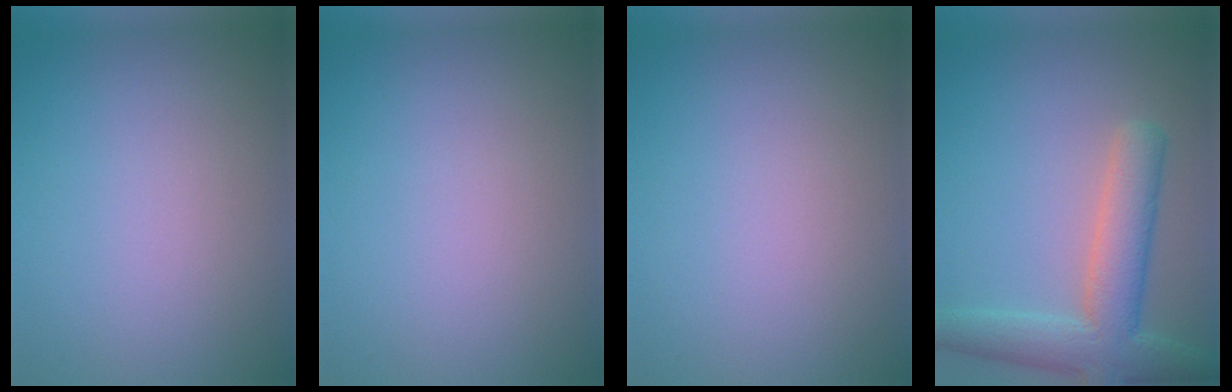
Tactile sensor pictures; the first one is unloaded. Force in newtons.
{"total": 0.0}
{"total": 0.0}
{"total": 6.5, "press": 6.5, "slide": 0.3}